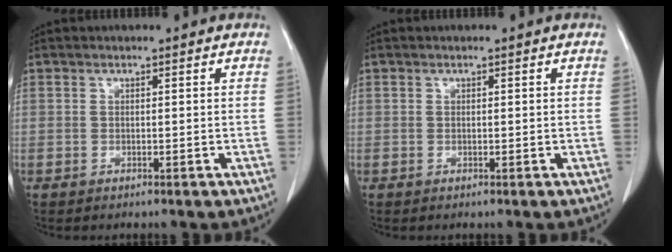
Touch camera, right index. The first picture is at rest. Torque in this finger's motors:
{"motor_torque": [0.05, -0.04, 0.02, 0.01]}